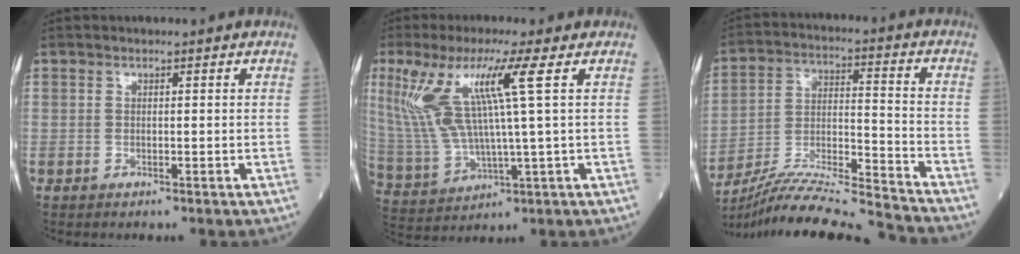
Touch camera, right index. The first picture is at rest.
{"total": 12.3, "force": [4.4, -0.4, 11.5], "torque": [-0.266, 0.008, 0.093]}
{"total": 19.4, "force": [-18.3, -1.3, 6.1], "torque": [-0.129, -0.010, -0.307]}